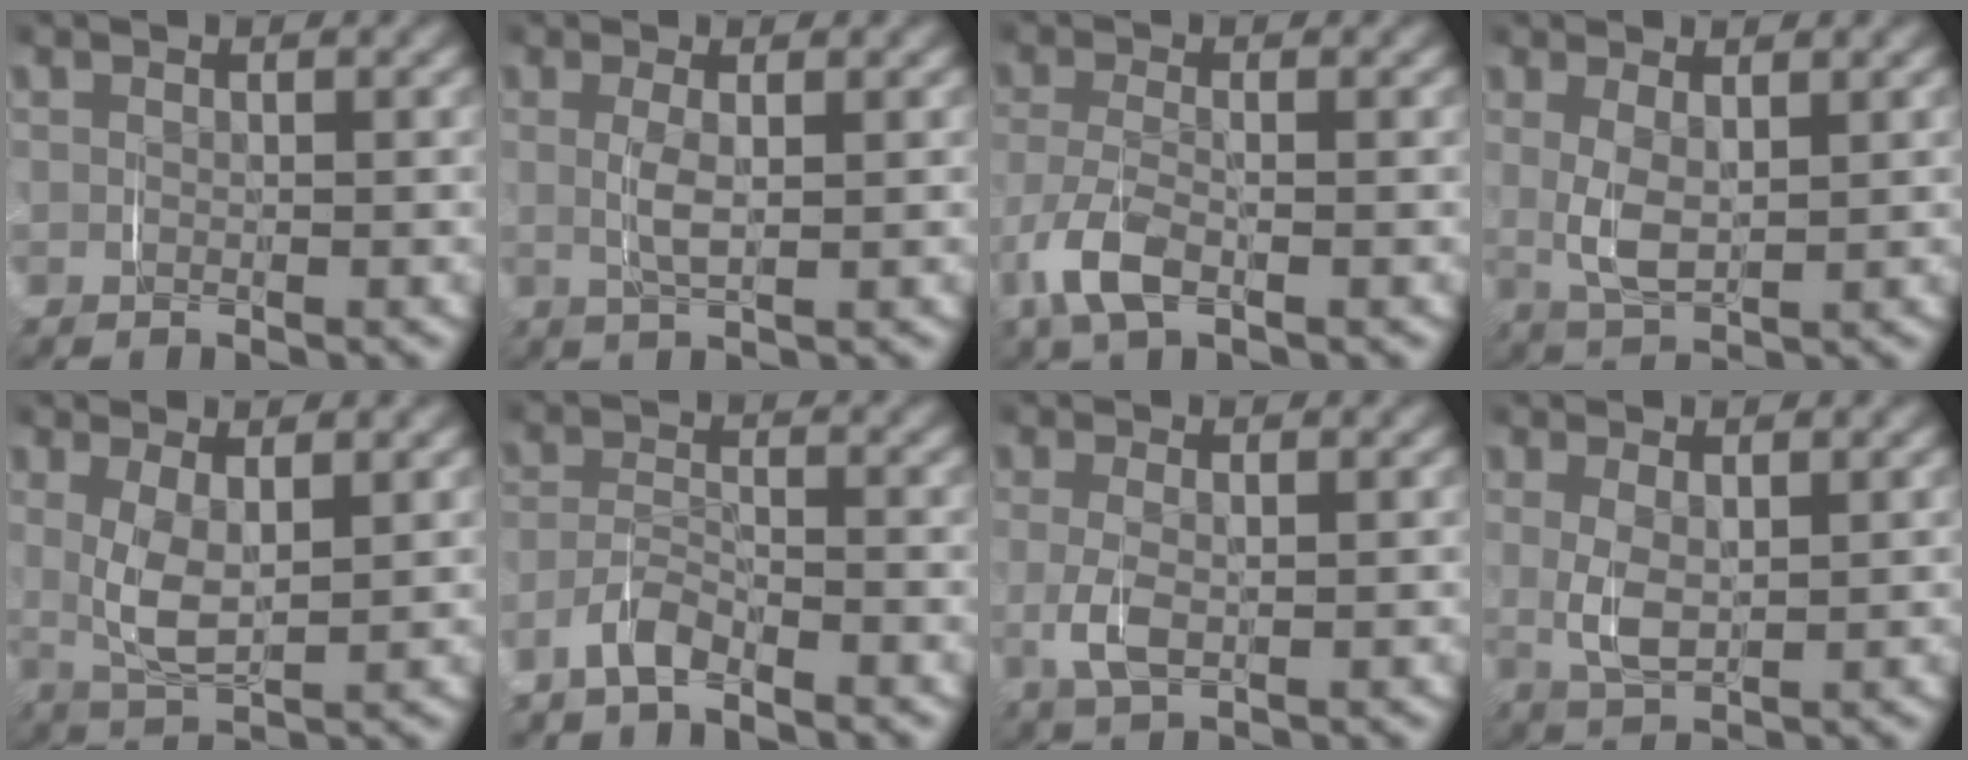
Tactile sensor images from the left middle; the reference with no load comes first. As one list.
[{"total": 1.8, "force": [-0.1, -0.1, 1.8], "torque": [-0.040, -0.007, 0.005]}, {"total": 3.6, "force": [-2.3, 1.0, 2.6], "torque": [-0.067, -0.015, -0.035]}, {"total": 3.5, "force": [0.4, 1.9, 3.0], "torque": [-0.074, -0.012, 0.013]}, {"total": 4.5, "force": [0.6, 2.3, 3.9], "torque": [-0.086, -0.009, 0.014]}, {"total": 2.9, "force": [-2.8, 0.0, 0.5], "torque": [-0.015, 0.001, -0.058]}, {"total": 2.0, "force": [-0.4, 0.6, 1.9], "torque": [-0.052, -0.009, -0.002]}, {"total": 3.0, "force": [0.3, 1.6, 2.6], "torque": [-0.066, -0.011, 0.012]}]